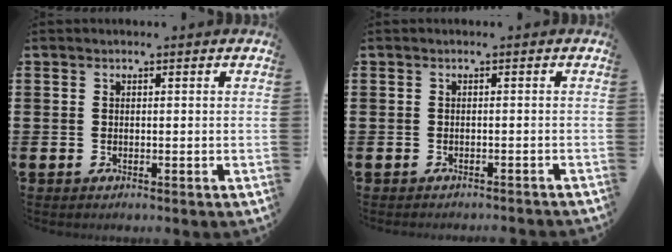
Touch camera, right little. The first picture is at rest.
{"total": 0.8, "force": [-0.8, -0.1, 0.0], "torque": [-0.001, -0.001, -0.016]}